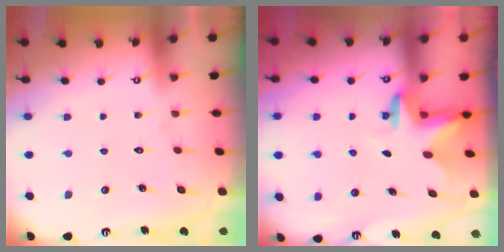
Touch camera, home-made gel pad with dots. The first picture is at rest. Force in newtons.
{"total": 3.1, "press": 3.1, "slide": 0.1}